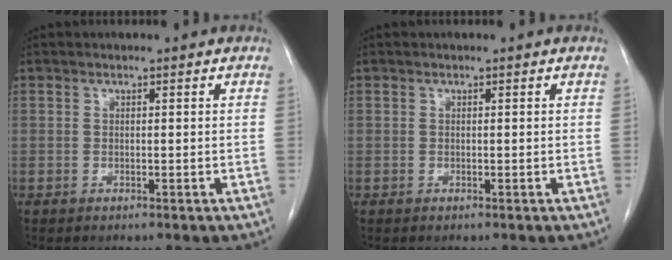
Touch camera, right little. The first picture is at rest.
{"total": 0.0}